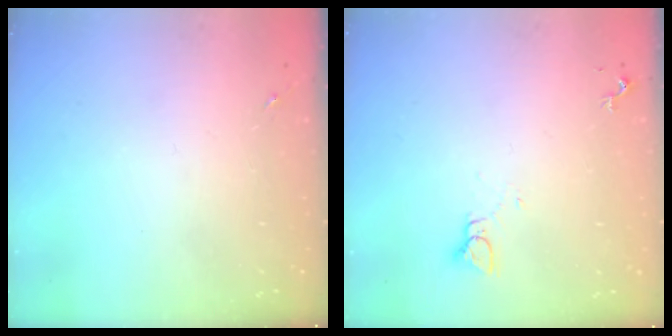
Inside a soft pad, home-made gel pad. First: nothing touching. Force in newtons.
{"total": 2.8, "press": 2.8, "slide": 0.1}